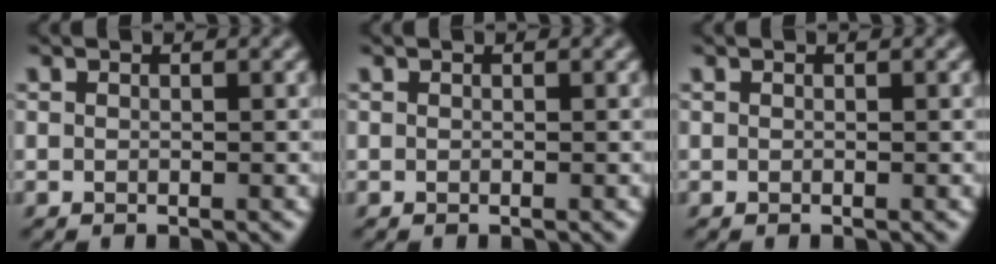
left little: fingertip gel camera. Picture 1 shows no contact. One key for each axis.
{"total": 0.0}
{"total": 0.0}